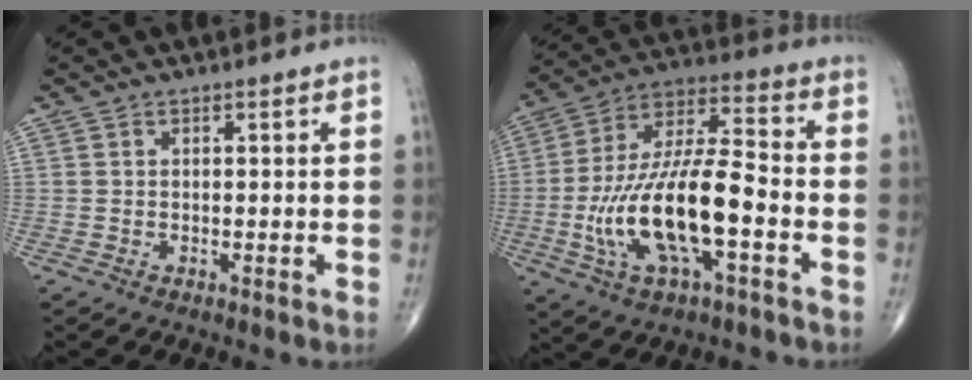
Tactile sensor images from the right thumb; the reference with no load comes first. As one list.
[{"total": 19.7, "force": [-5.1, 7.2, 17.5], "torque": [-0.343, 0.039, -0.089]}]